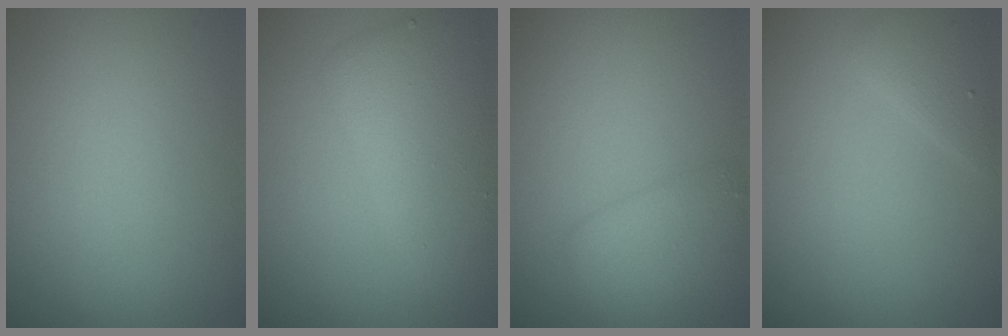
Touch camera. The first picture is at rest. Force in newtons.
{"total": 5.4, "press": 5.4, "slide": 0.2}
{"total": 2.5, "press": 2.5, "slide": 0.2}
{"total": 1.8, "press": 1.8, "slide": 0.1}